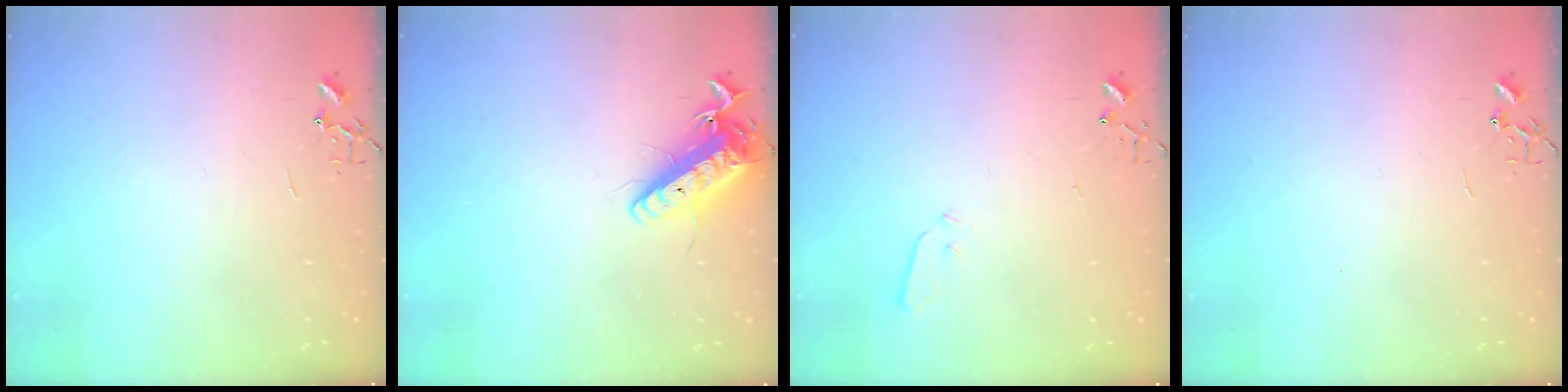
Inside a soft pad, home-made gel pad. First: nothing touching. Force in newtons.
{"total": 13.6, "press": 13.4, "slide": 2.3}
{"total": 3.5, "press": 3.4, "slide": 0.6}
{"total": 0.0}